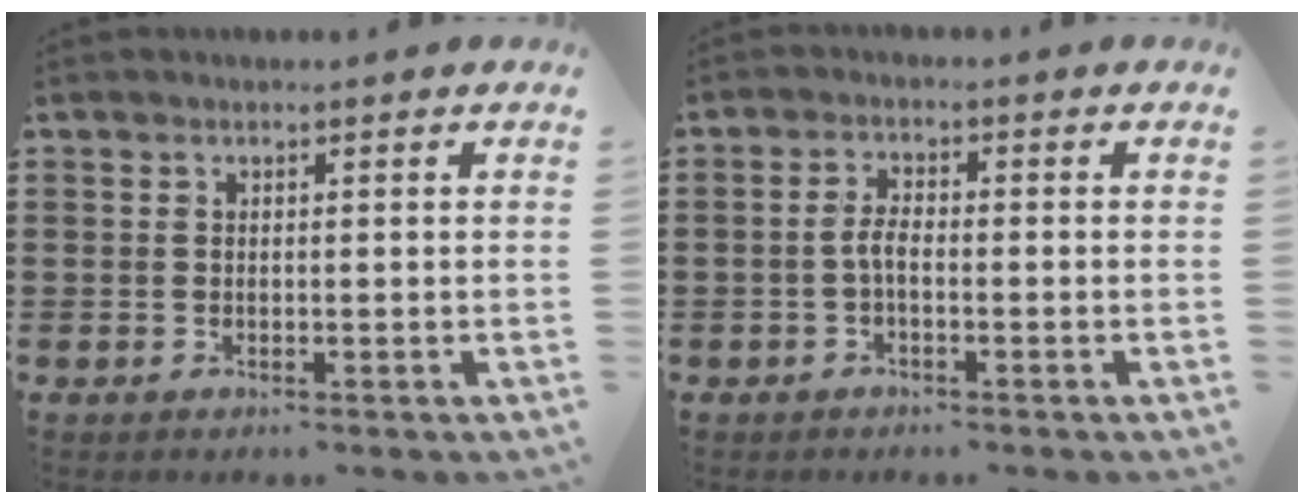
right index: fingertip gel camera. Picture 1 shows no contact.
{"total": 2.6, "force": [-0.9, 0.7, 2.4], "torque": [-0.059, -0.005, -0.020]}